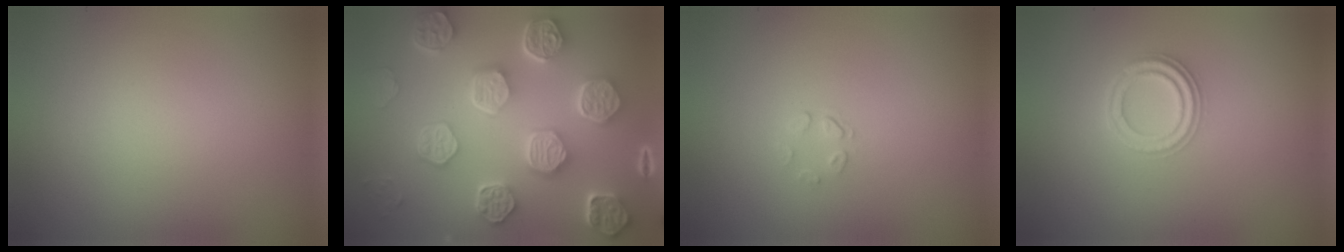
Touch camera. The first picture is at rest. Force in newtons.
{"total": 8.8, "press": 6.7, "slide": 5.6}
{"total": 0.7, "press": 0.4, "slide": 0.6}
{"total": 2.3, "press": 2.3, "slide": 0.2}